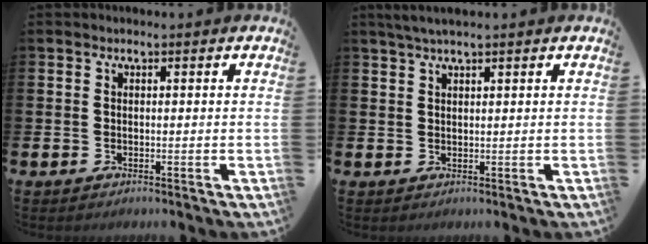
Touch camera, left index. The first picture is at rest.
{"total": 2.2, "force": [1.7, 0.3, 1.4], "torque": [-0.030, 0.005, 0.031]}